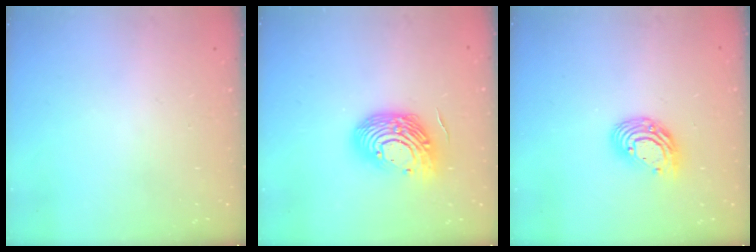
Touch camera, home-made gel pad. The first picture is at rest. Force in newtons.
{"total": 15.4, "press": 15.3, "slide": 1.4}
{"total": 10.3, "press": 10.3, "slide": 1.1}